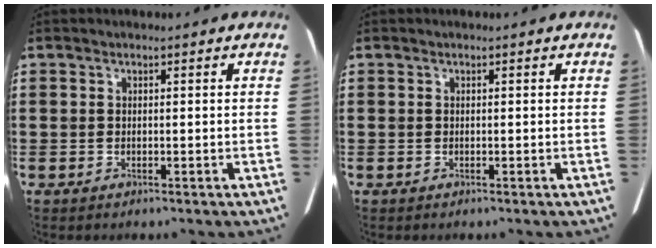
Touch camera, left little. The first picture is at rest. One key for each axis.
{"total": 0.0}